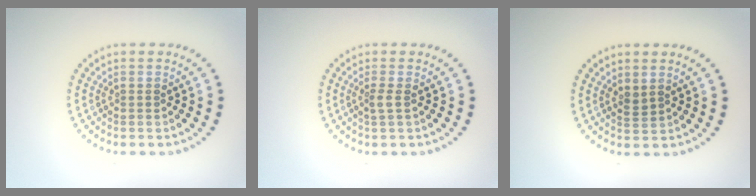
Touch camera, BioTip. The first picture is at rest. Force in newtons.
{"total": 1.0, "press": 0.8, "slide": 0.6}
{"total": 0.9, "press": 0.7, "slide": 0.6}